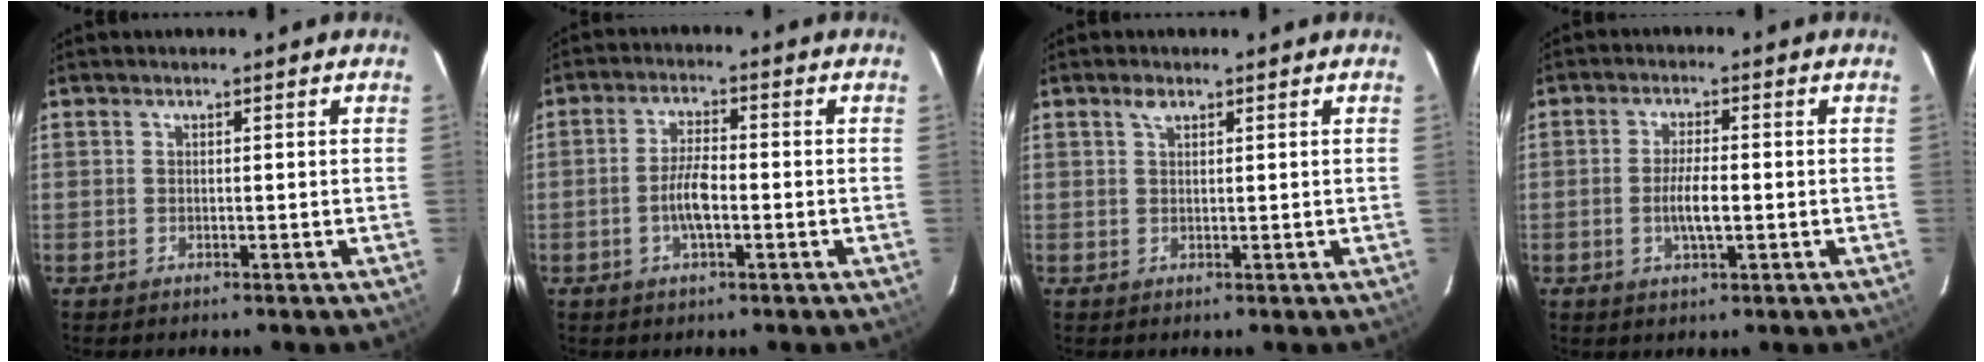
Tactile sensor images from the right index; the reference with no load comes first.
{"total": 5.2, "force": [-1.5, 1.6, 4.7], "torque": [-0.096, 0.006, -0.030]}
{"total": 1.5, "force": [1.0, 0.8, 0.8], "torque": [-0.016, 0.005, 0.017]}
{"total": 4.8, "force": [-1.0, 1.1, 4.5], "torque": [-0.087, -0.001, -0.016]}